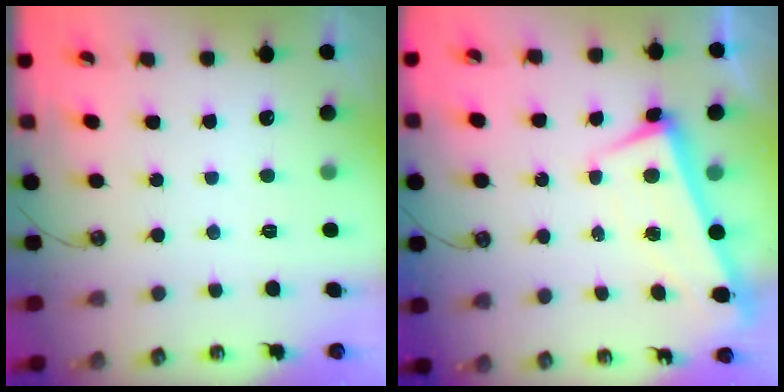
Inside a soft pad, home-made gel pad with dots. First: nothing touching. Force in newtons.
{"total": 1.5, "press": 0.3, "slide": 1.5}